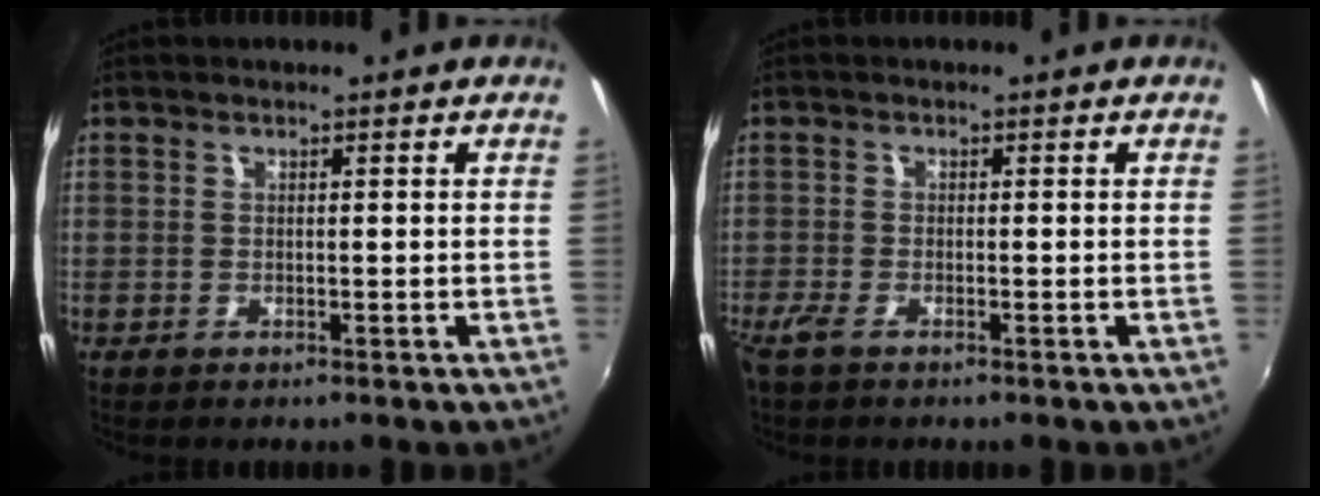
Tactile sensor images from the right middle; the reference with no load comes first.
{"total": 2.3, "force": [-1.7, 0.5, 1.4], "torque": [-0.033, -0.009, -0.036]}